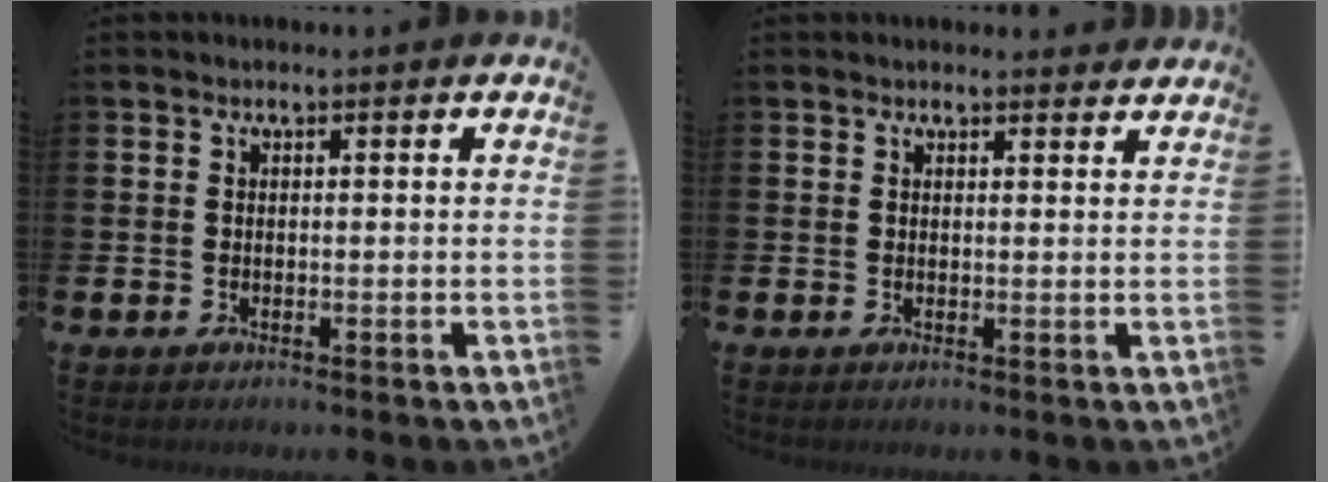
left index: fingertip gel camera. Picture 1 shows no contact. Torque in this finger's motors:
{"motor_torque": [0.63, -1.06, -0.01, 0.06]}